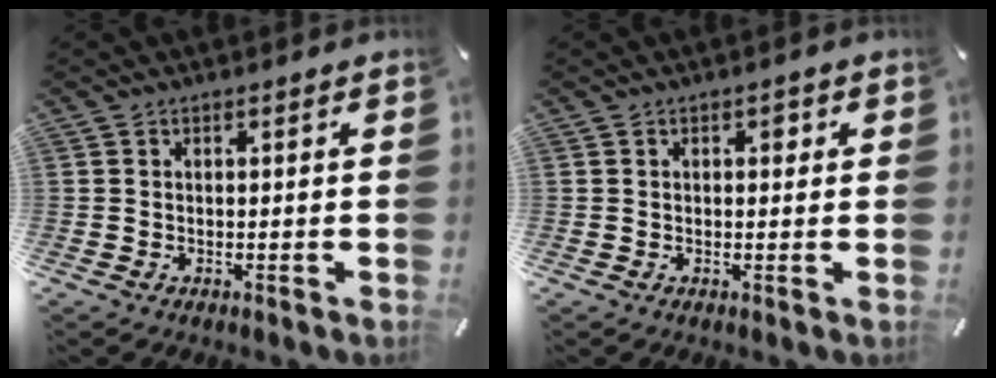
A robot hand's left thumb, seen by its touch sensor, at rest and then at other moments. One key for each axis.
{"total": 1.6, "fx": 0.5, "fy": 1.1, "fz": 1.1, "tx": -0.008, "ty": 0.001, "tz": 0.003}